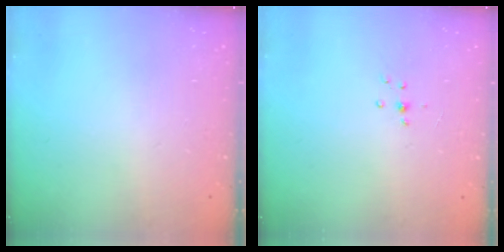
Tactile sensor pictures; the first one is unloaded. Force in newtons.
{"total": 4.8, "press": 4.7, "slide": 0.7}